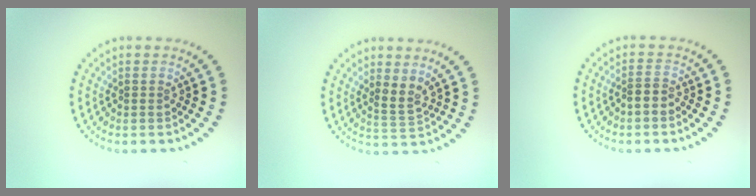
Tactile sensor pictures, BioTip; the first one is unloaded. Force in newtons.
{"total": 1.6, "press": 1.3, "slide": 1.1}
{"total": 1.4, "press": 1.3, "slide": 0.7}